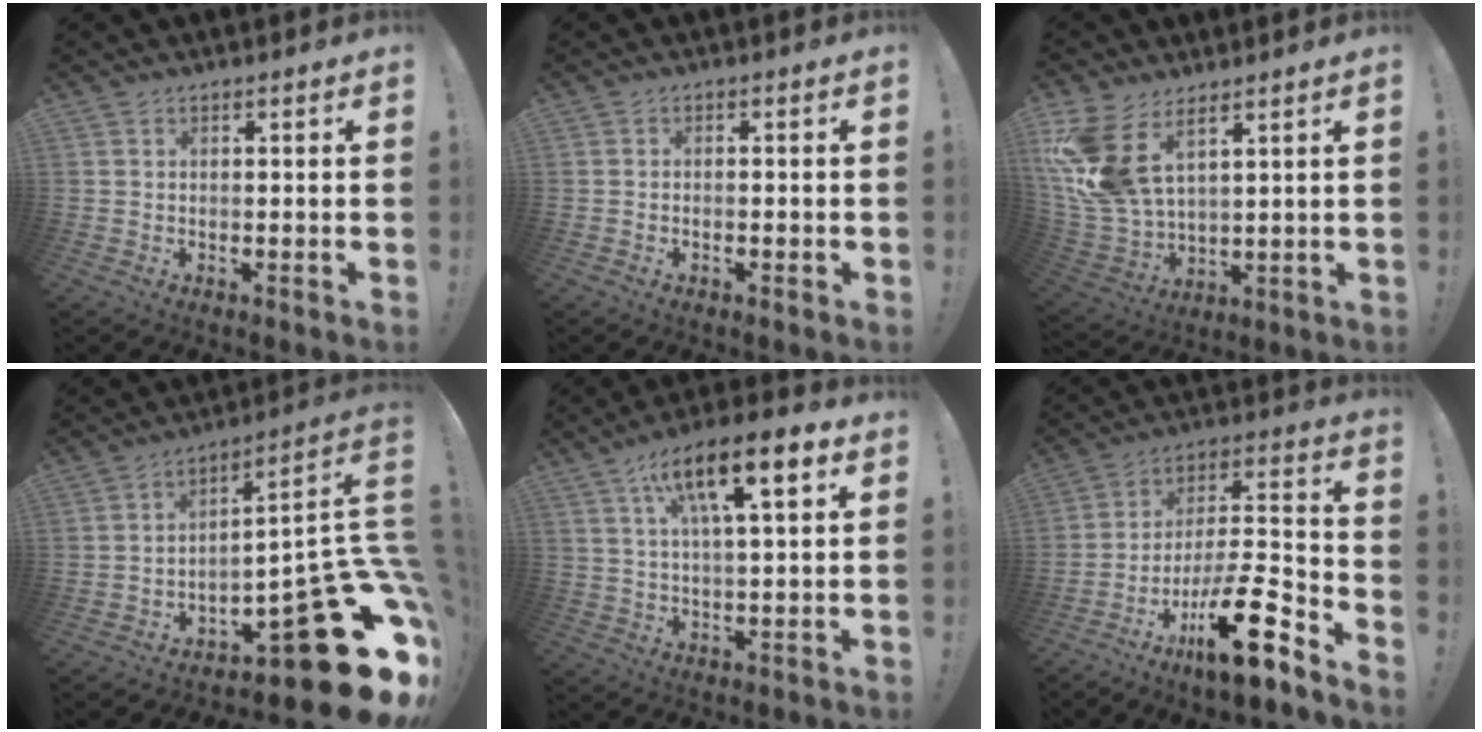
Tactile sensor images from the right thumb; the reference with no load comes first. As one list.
[{"total": 0.9, "force": [-0.5, 0.5, 0.5], "torque": [-0.007, 0.001, -0.009]}, {"total": 14.6, "force": [7.1, 8.2, 9.8], "torque": [-0.204, -0.042, 0.136]}, {"total": 23.4, "force": [-10.7, 6.8, 19.7], "torque": [-0.206, 0.022, -0.159]}, {"total": 13.7, "force": [5.9, 3.8, 11.7], "torque": [-0.178, -0.017, 0.088]}, {"total": 18.6, "force": [-11.4, 4.1, 14.1], "torque": [-0.222, 0.060, -0.193]}]